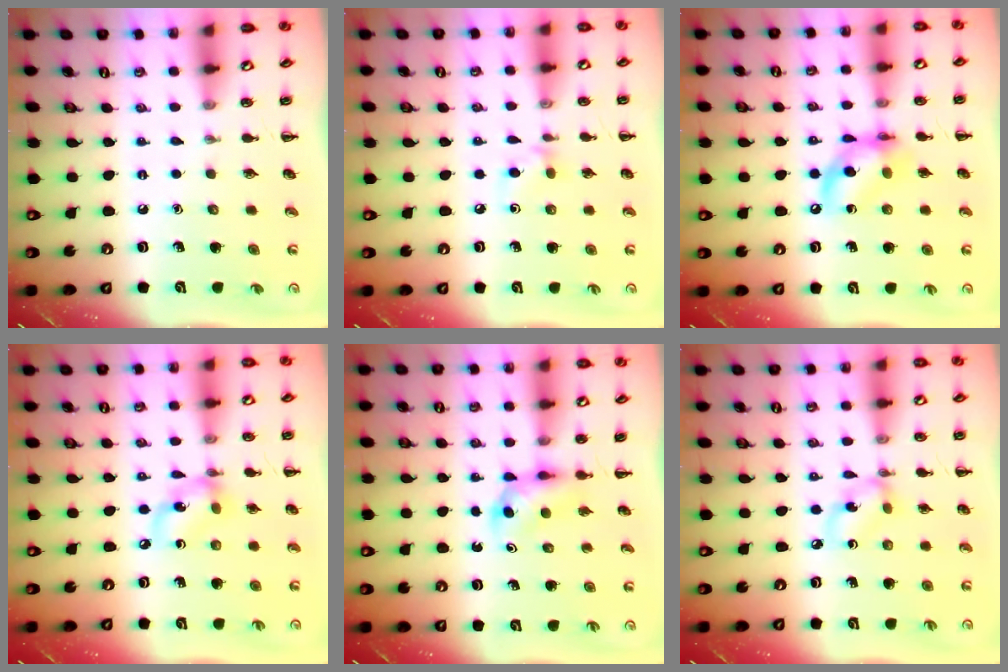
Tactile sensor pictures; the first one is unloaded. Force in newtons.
{"total": 6.0, "press": 5.7, "slide": 1.8}
{"total": 11.4, "press": 11.1, "slide": 2.7}
{"total": 8.0, "press": 7.9, "slide": 1.5}
{"total": 3.6, "press": 3.3, "slide": 1.3}
{"total": 5.0, "press": 4.9, "slide": 1.2}